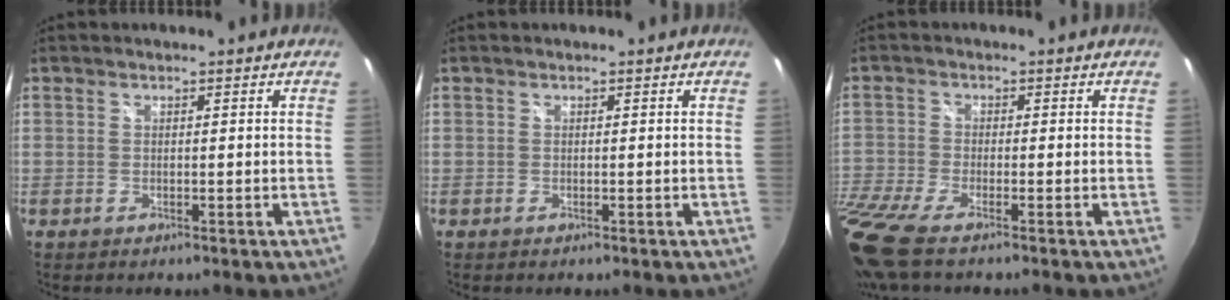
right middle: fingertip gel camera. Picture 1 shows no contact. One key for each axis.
{"total": 0.0}
{"total": 11.6, "fx": -8.6, "fy": 2.4, "fz": 7.4, "tx": -0.183, "ty": -0.047, "tz": -0.167}